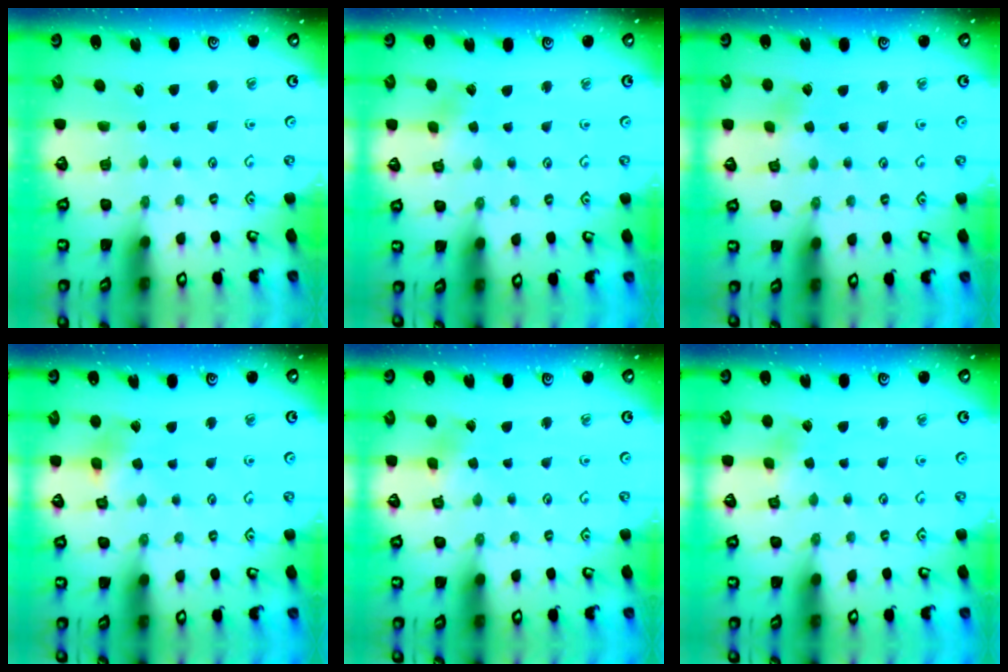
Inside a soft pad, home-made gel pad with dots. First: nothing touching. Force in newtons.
{"total": 1.5, "press": 1.5, "slide": 0.2}
{"total": 2.3, "press": 2.3, "slide": 0.4}
{"total": 6.9, "press": 6.9, "slide": 0.7}
{"total": 2.1, "press": 2.1, "slide": 0.2}
{"total": 2.1, "press": 2.1, "slide": 0.1}